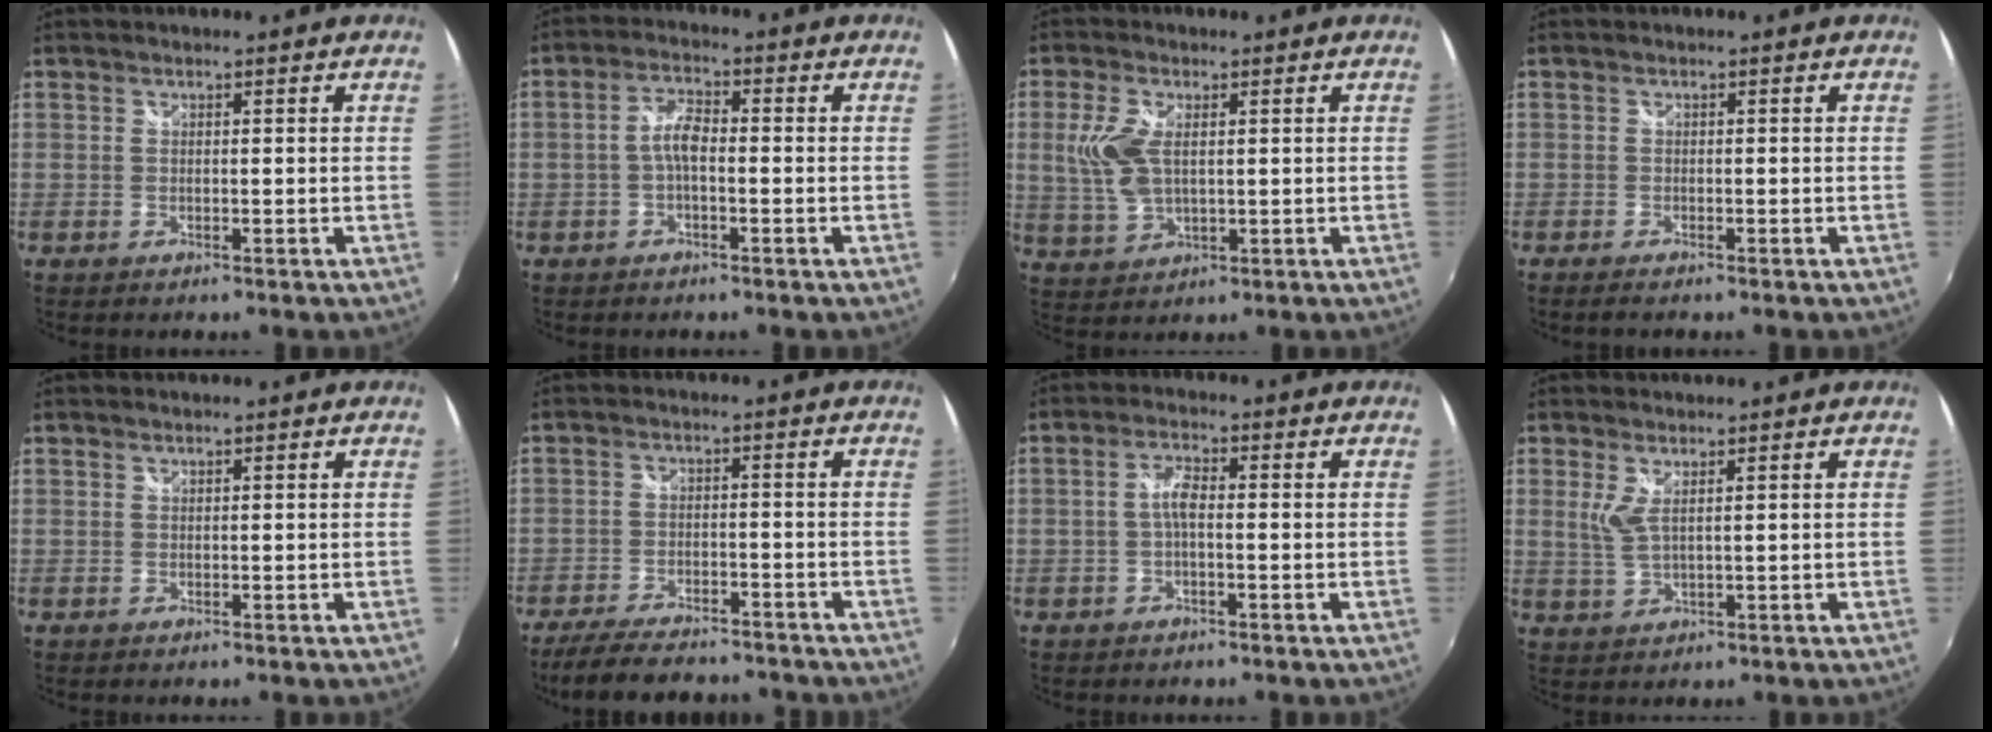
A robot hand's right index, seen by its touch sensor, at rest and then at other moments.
{"total": 3.7, "force": [-1.1, 1.4, 3.3], "torque": [-0.070, 0.013, -0.022]}
{"total": 7.7, "force": [1.4, 4.0, 6.5], "torque": [-0.144, 0.001, 0.032]}
{"total": 1.5, "force": [-1.3, 0.3, 0.7], "torque": [-0.015, -0.008, -0.025]}
{"total": 0.0}
{"total": 14.7, "force": [-12.4, 4.2, 6.7], "torque": [-0.142, -0.027, -0.185]}
{"total": 2.9, "force": [-0.6, 0.9, 2.7], "torque": [-0.058, 0.009, -0.012]}
{"total": 3.1, "force": [1.3, 0.5, 2.7], "torque": [-0.056, -0.006, 0.026]}